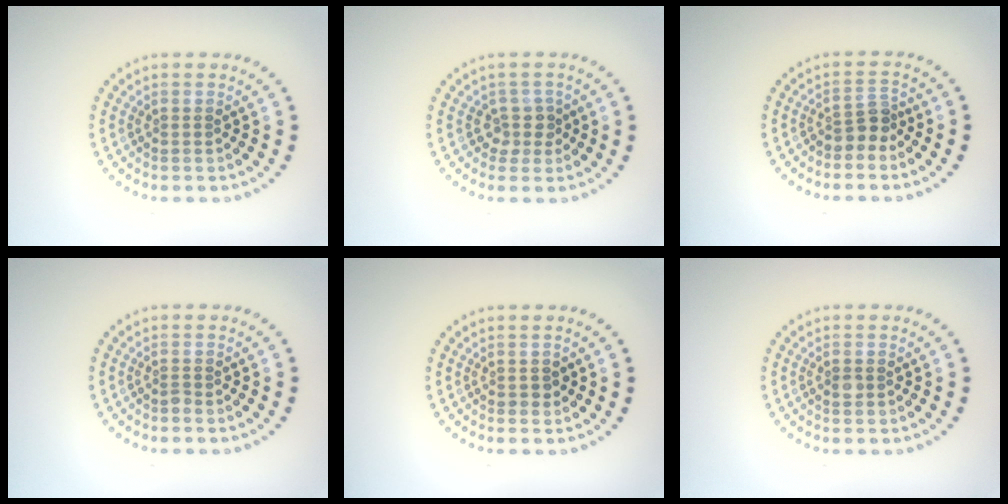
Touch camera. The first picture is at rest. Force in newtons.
{"total": 1.9, "press": 1.4, "slide": 1.3}
{"total": 2.2, "press": 1.7, "slide": 1.4}
{"total": 0.5, "press": 0.4, "slide": 0.4}
{"total": 0.8, "press": 0.8, "slide": 0.2}
{"total": 0.9, "press": 0.9, "slide": 0.1}